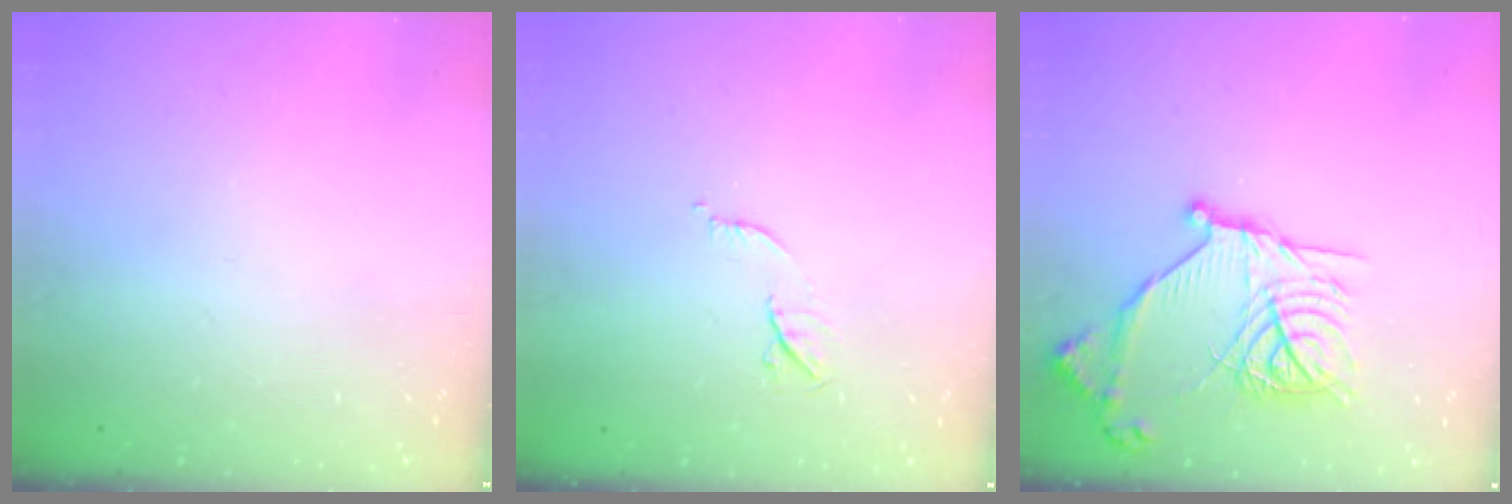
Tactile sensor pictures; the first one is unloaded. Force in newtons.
{"total": 6.2, "press": 6.1, "slide": 1.1}
{"total": 18.2, "press": 18.2, "slide": 1.1}